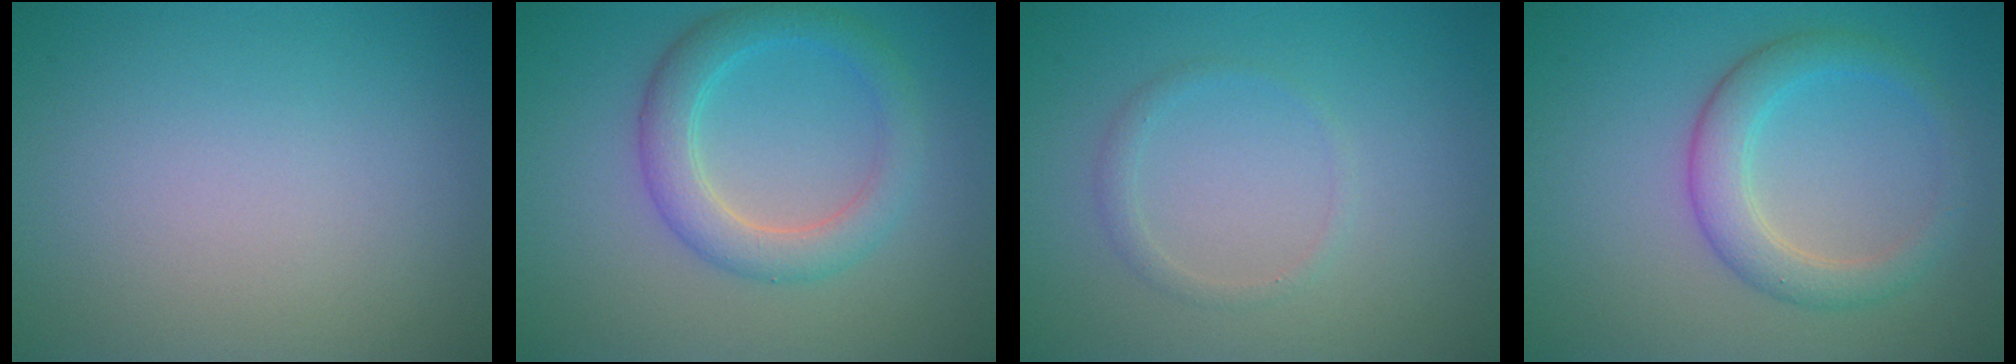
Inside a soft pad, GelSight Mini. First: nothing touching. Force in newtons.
{"total": 4.0, "press": 4.0, "slide": 0.1}
{"total": 1.1, "press": 1.0, "slide": 0.1}
{"total": 3.6, "press": 3.6, "slide": 0.1}